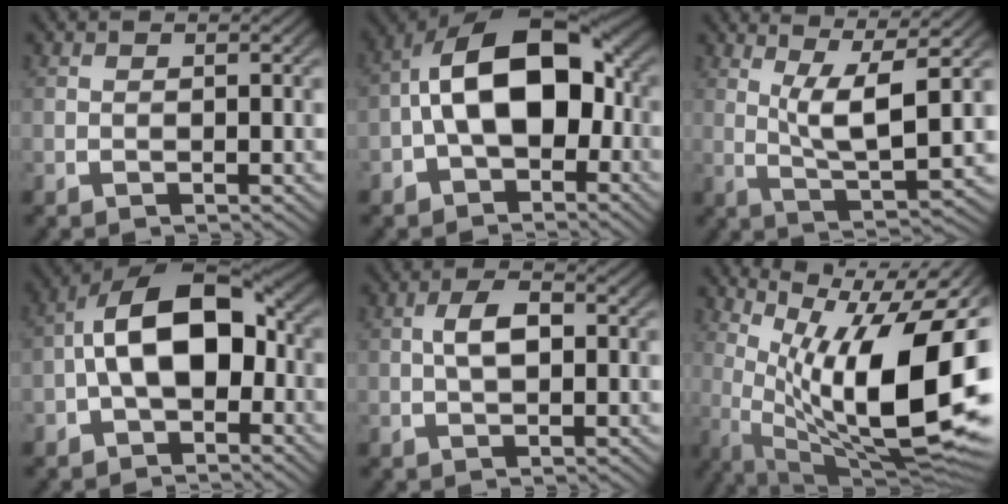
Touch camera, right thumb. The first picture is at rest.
{"total": 12.7, "force": [-0.8, 8.2, 9.7], "torque": [-0.170, -0.022, -0.003]}
{"total": 7.5, "force": [2.2, 2.9, 6.6], "torque": [-0.106, -0.018, 0.042]}
{"total": 11.3, "force": [-0.8, 7.3, 8.6], "torque": [-0.157, -0.020, -0.005]}
{"total": 3.4, "force": [0.2, 1.8, 2.9], "torque": [-0.052, 0.005, 0.002]}
{"total": 20.3, "force": [1.9, 10.9, 17.0], "torque": [-0.263, -0.044, 0.059]}